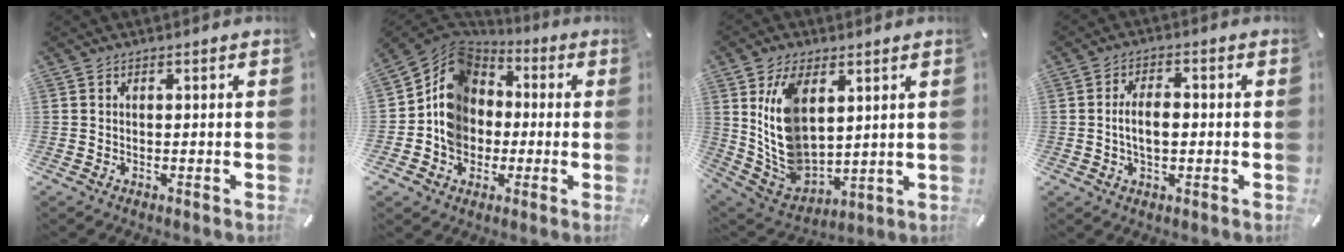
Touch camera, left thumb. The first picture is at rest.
{"total": 12.4, "force": [-1.2, 11.3, 4.8], "torque": [-0.116, 0.013, -0.023]}
{"total": 14.0, "force": [4.6, 9.1, 9.6], "torque": [-0.221, -0.020, 0.085]}
{"total": 5.8, "force": [-0.5, 3.3, 4.8], "torque": [-0.086, 0.005, -0.013]}